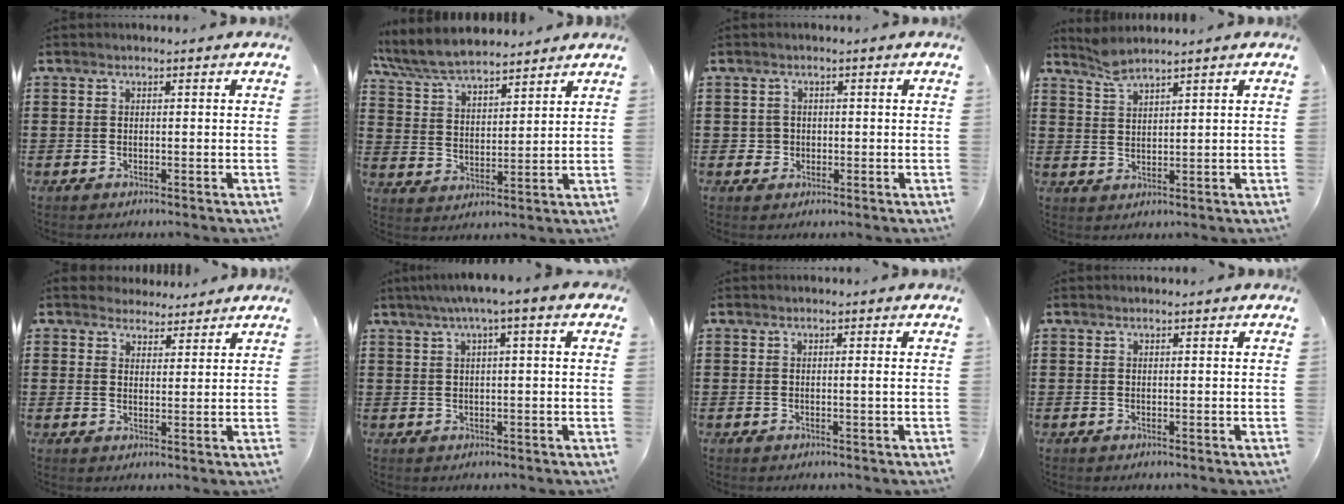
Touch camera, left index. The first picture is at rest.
{"total": 7.5, "force": [6.9, 1.5, 2.5], "torque": [-0.075, -0.023, 0.127]}
{"total": 1.8, "force": [0.0, 1.7, 0.4], "torque": [-0.015, 0.006, -0.004]}
{"total": 3.2, "force": [2.8, 0.5, 1.5], "torque": [-0.038, -0.001, 0.053]}
{"total": 3.6, "force": [3.2, 1.5, 0.0], "torque": [-0.013, 0.002, 0.063]}
{"total": 3.6, "force": [0.8, 0.1, 3.5], "torque": [-0.065, 0.000, 0.012]}
{"total": 0.8, "force": [0.1, -0.2, 0.8], "torque": [-0.016, -0.002, 0.000]}
{"total": 0.0}